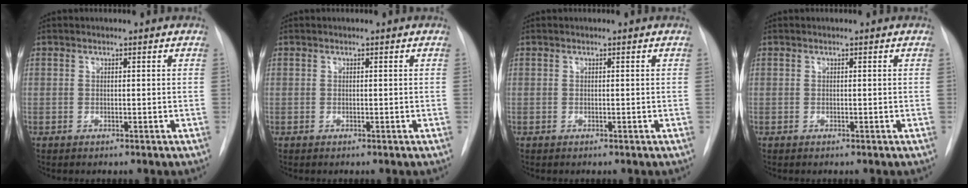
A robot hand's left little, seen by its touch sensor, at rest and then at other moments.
{"total": 0.0}
{"total": 0.0}
{"total": 0.0}